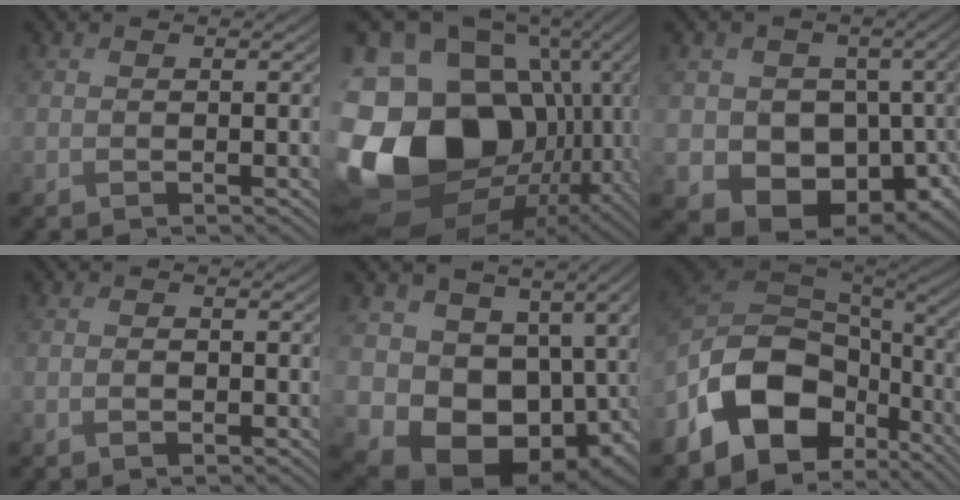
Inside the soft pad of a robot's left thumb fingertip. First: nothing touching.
{"total": 22.3, "force": [-1.1, 17.1, 14.3], "torque": [-0.356, -0.041, 0.022]}
{"total": 12.4, "force": [-1.9, 10.3, 6.6], "torque": [-0.115, -0.044, -0.031]}
{"total": 0.9, "force": [-0.4, 0.4, 0.7], "torque": [-0.014, 0.002, -0.007]}
{"total": 16.0, "force": [-2.3, 12.2, 10.1], "torque": [-0.187, -0.047, -0.012]}
{"total": 15.6, "force": [-6.3, 10.5, 9.7], "torque": [-0.227, -0.025, -0.121]}